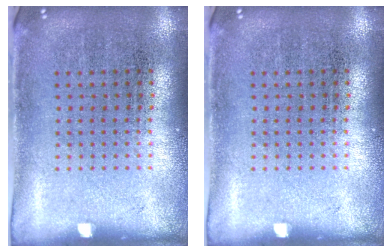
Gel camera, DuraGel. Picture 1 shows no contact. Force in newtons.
{"total": 0.0}